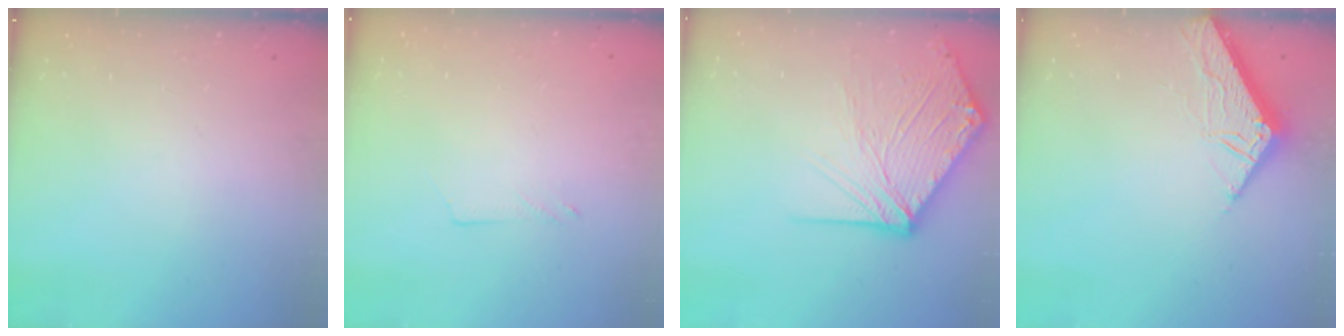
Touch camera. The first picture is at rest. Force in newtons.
{"total": 2.2, "press": 2.2, "slide": 0.2}
{"total": 15.4, "press": 15.3, "slide": 1.8}
{"total": 6.3, "press": 6.3, "slide": 0.3}